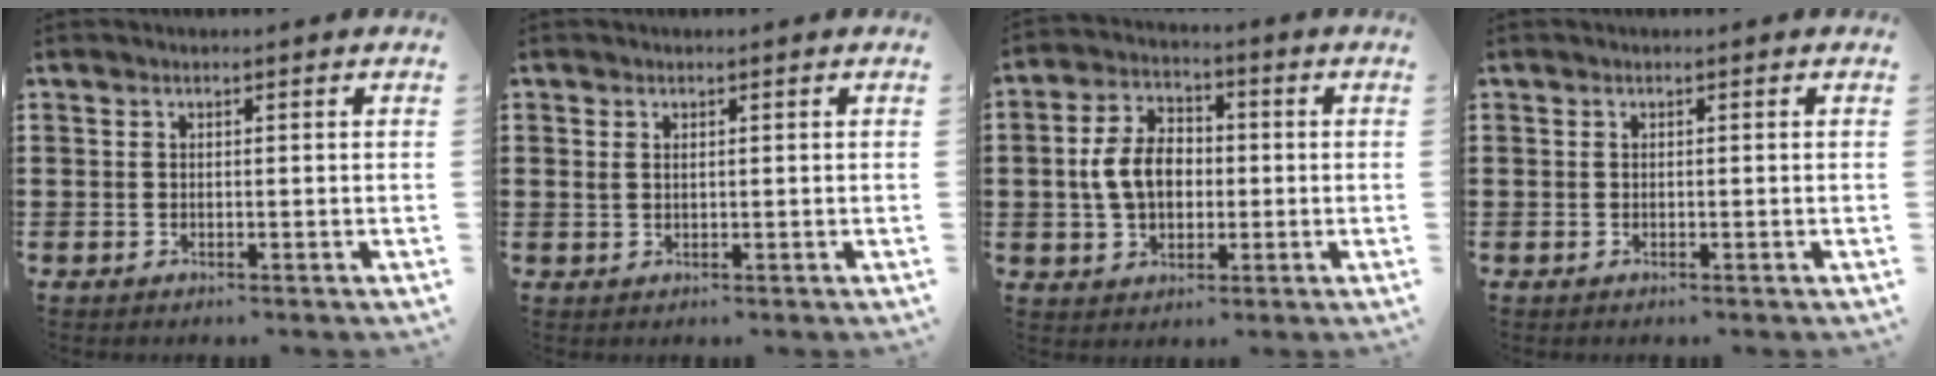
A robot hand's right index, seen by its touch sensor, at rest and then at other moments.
{"total": 1.0, "force": [0.3, 0.6, 0.7], "torque": [-0.016, 0.005, 0.006]}
{"total": 7.9, "force": [-0.2, 5.6, 5.6], "torque": [-0.135, 0.012, -0.011]}
{"total": 0.0}